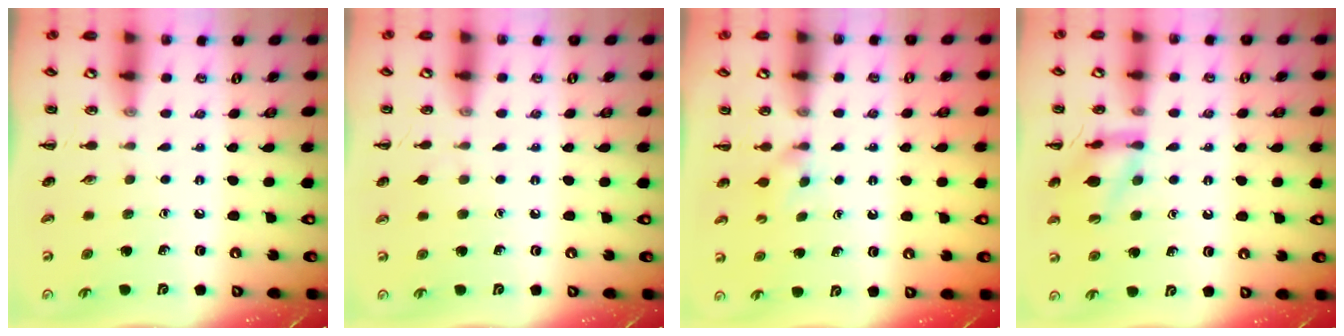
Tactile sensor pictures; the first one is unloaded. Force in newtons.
{"total": 3.4, "press": 3.2, "slide": 1.1}
{"total": 2.4, "press": 2.1, "slide": 1.0}
{"total": 13.8, "press": 13.8, "slide": 1.2}